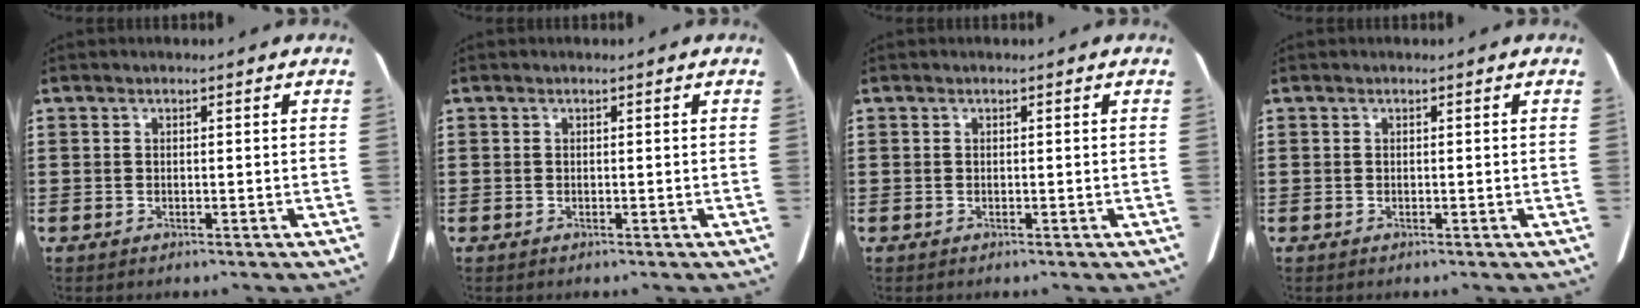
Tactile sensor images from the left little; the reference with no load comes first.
{"total": 0.0}
{"total": 0.0}
{"total": 0.0}